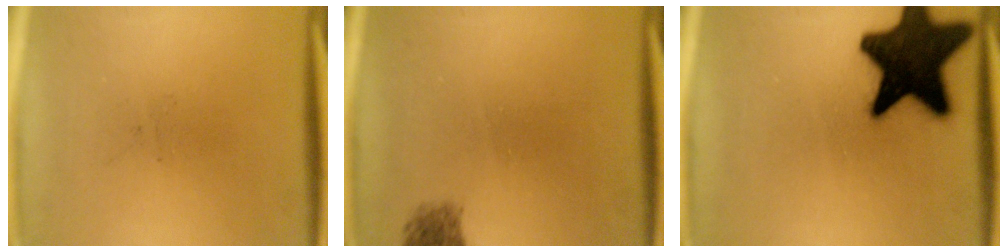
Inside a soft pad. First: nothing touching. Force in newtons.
{"total": 1.8}
{"total": 19.4}